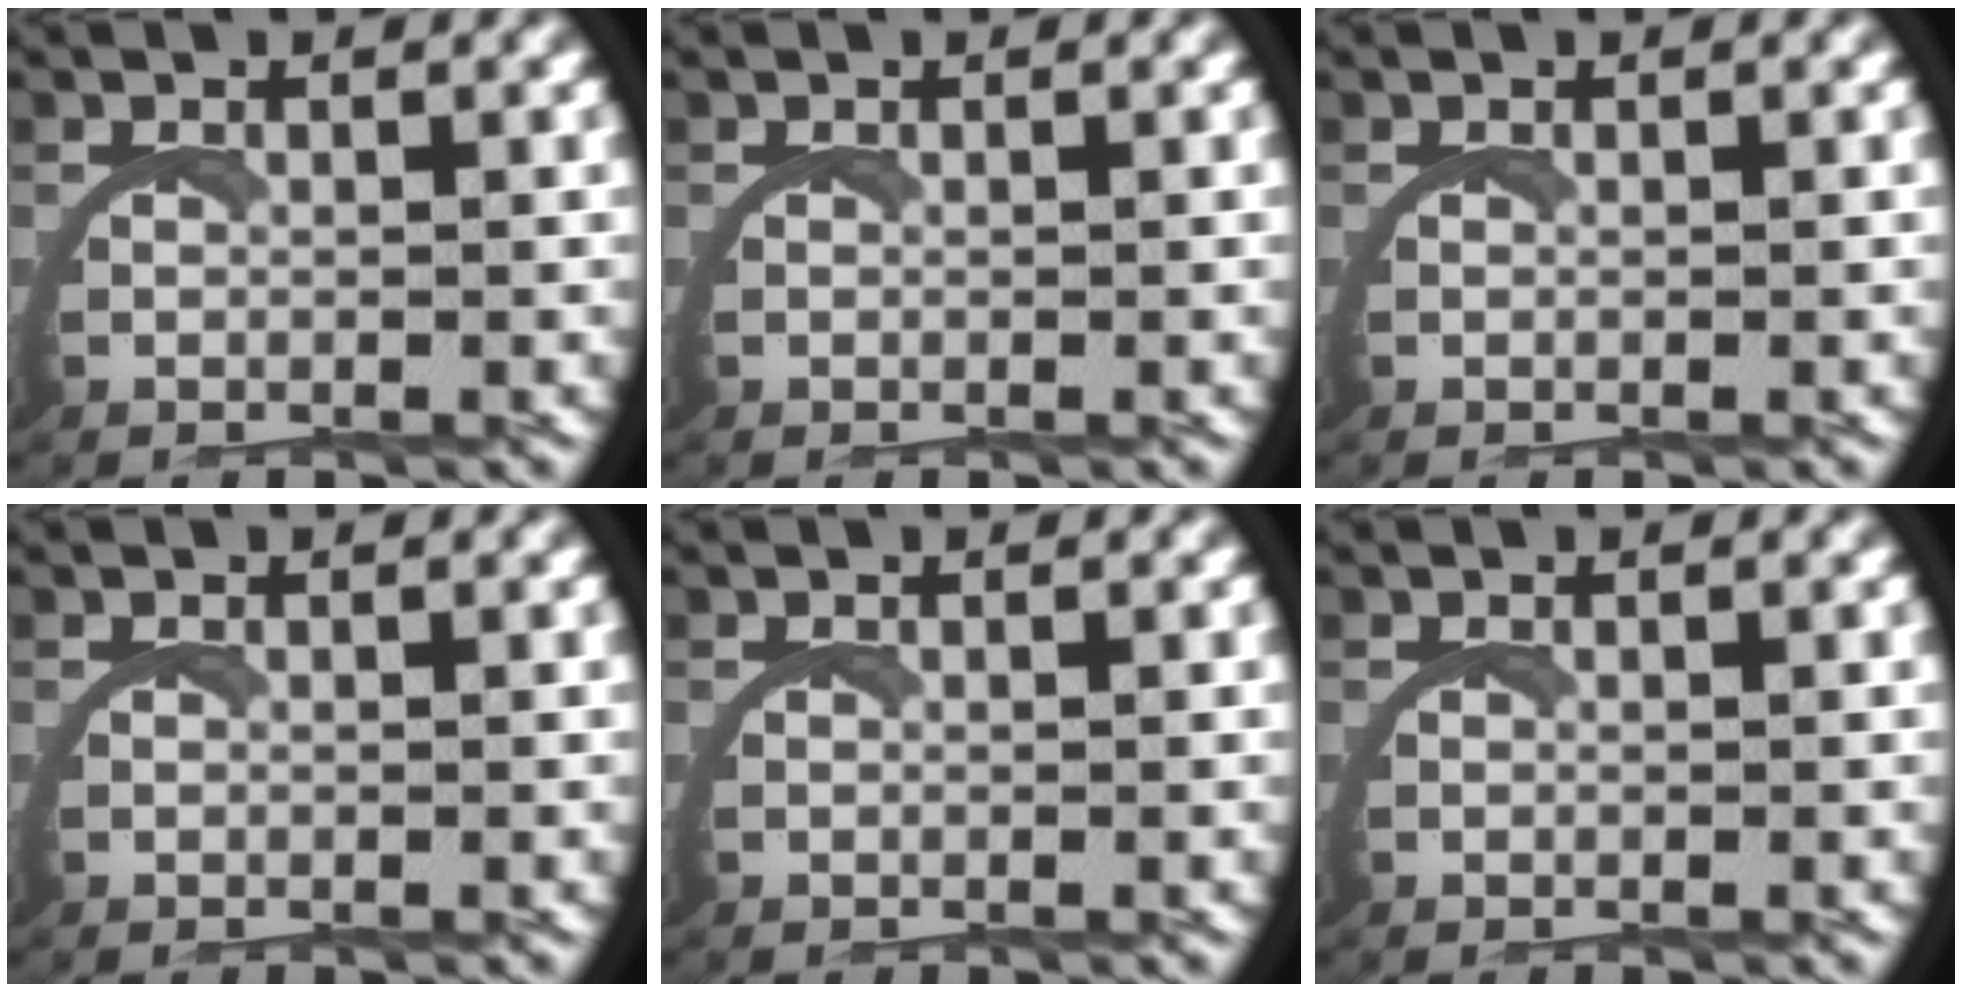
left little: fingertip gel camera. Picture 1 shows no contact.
{"total": 0.0}
{"total": 0.0}
{"total": 0.0}
{"total": 0.0}
{"total": 0.0}